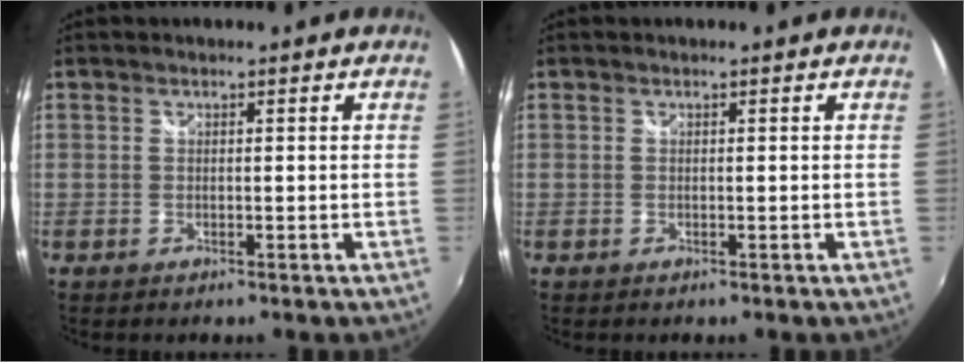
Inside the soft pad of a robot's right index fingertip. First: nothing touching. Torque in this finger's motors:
{"motor_torque": [-0.11, 0.00, 0.01, 0.01]}